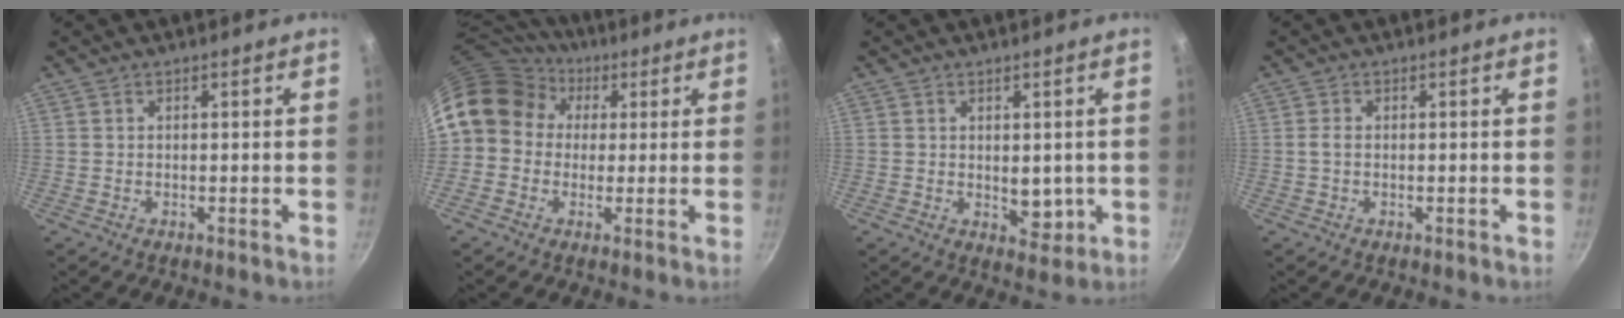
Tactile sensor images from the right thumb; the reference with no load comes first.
{"total": 14.8, "force": [2.8, 12.8, 6.9], "torque": [-0.110, 0.033, 0.033]}
{"total": 4.4, "force": [0.2, 2.9, 3.4], "torque": [-0.029, -0.010, 0.009]}
{"total": 1.2, "force": [-0.1, 0.7, 1.0], "torque": [-0.023, 0.004, -0.005]}